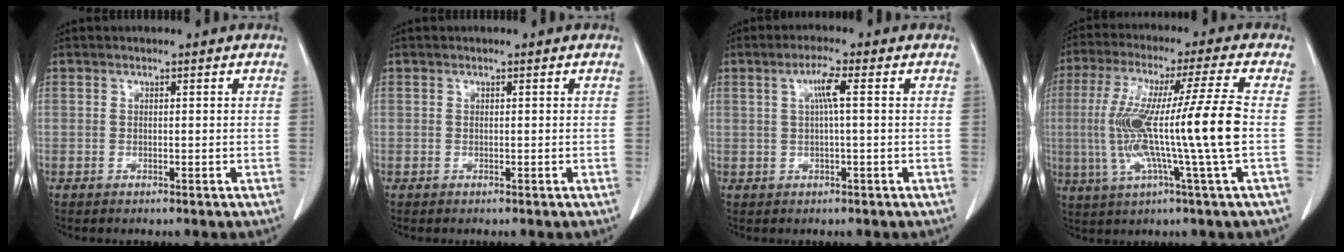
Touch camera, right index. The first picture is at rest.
{"total": 0.0}
{"total": 3.4, "force": [0.8, 0.2, 3.3], "torque": [-0.063, 0.008, 0.013]}
{"total": 15.4, "force": [-1.1, -1.7, 15.2], "torque": [-0.285, 0.001, -0.023]}